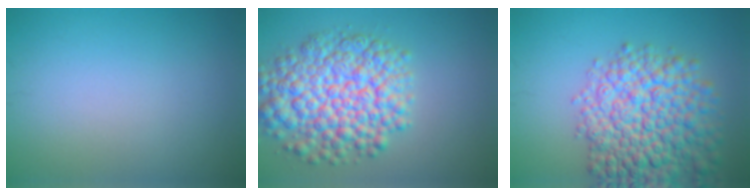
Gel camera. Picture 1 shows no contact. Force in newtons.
{"total": 9.1, "press": 9.1, "slide": 0.4}
{"total": 10.3, "press": 10.3, "slide": 0.4}